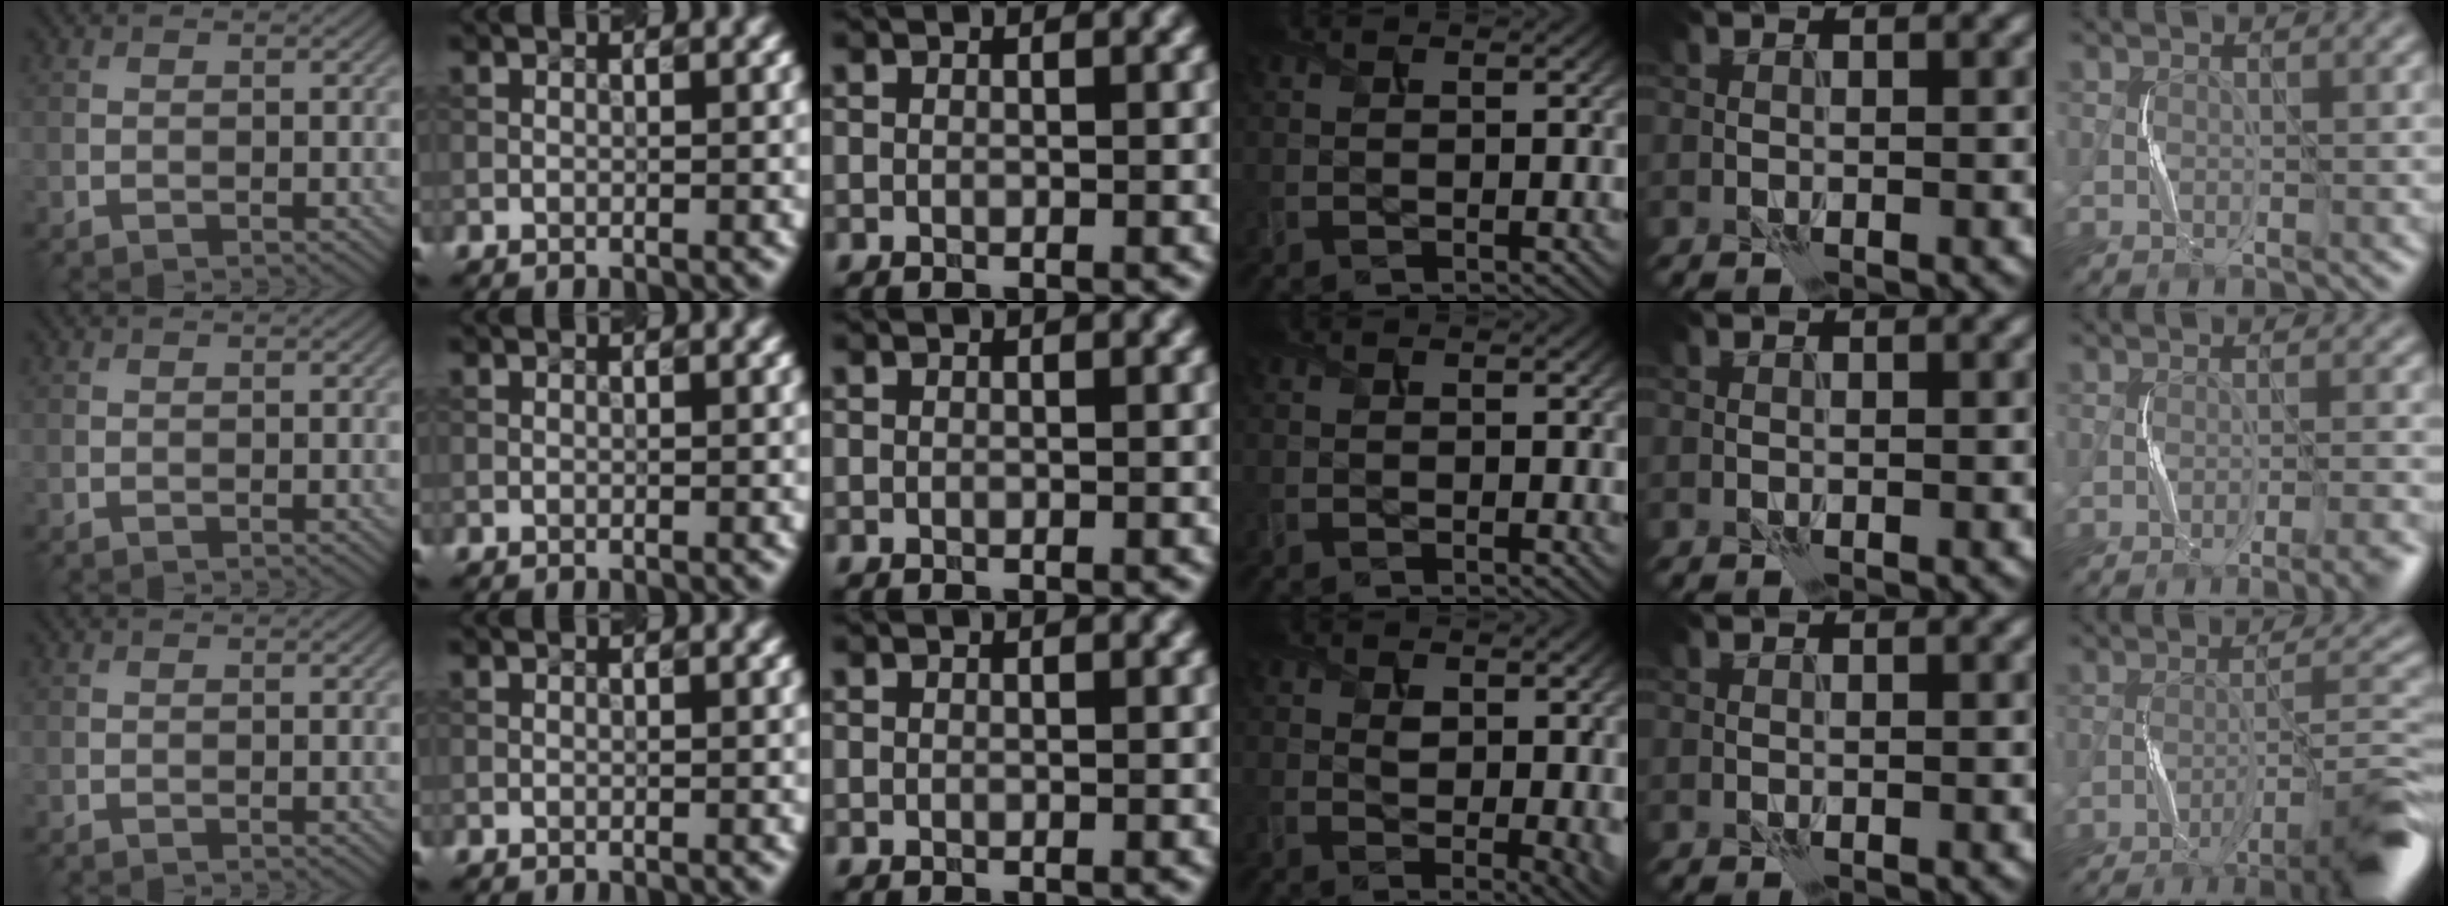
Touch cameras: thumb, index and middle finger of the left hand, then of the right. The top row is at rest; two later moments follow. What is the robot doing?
{"motion": "squeeze", "object": "paper clamp"}